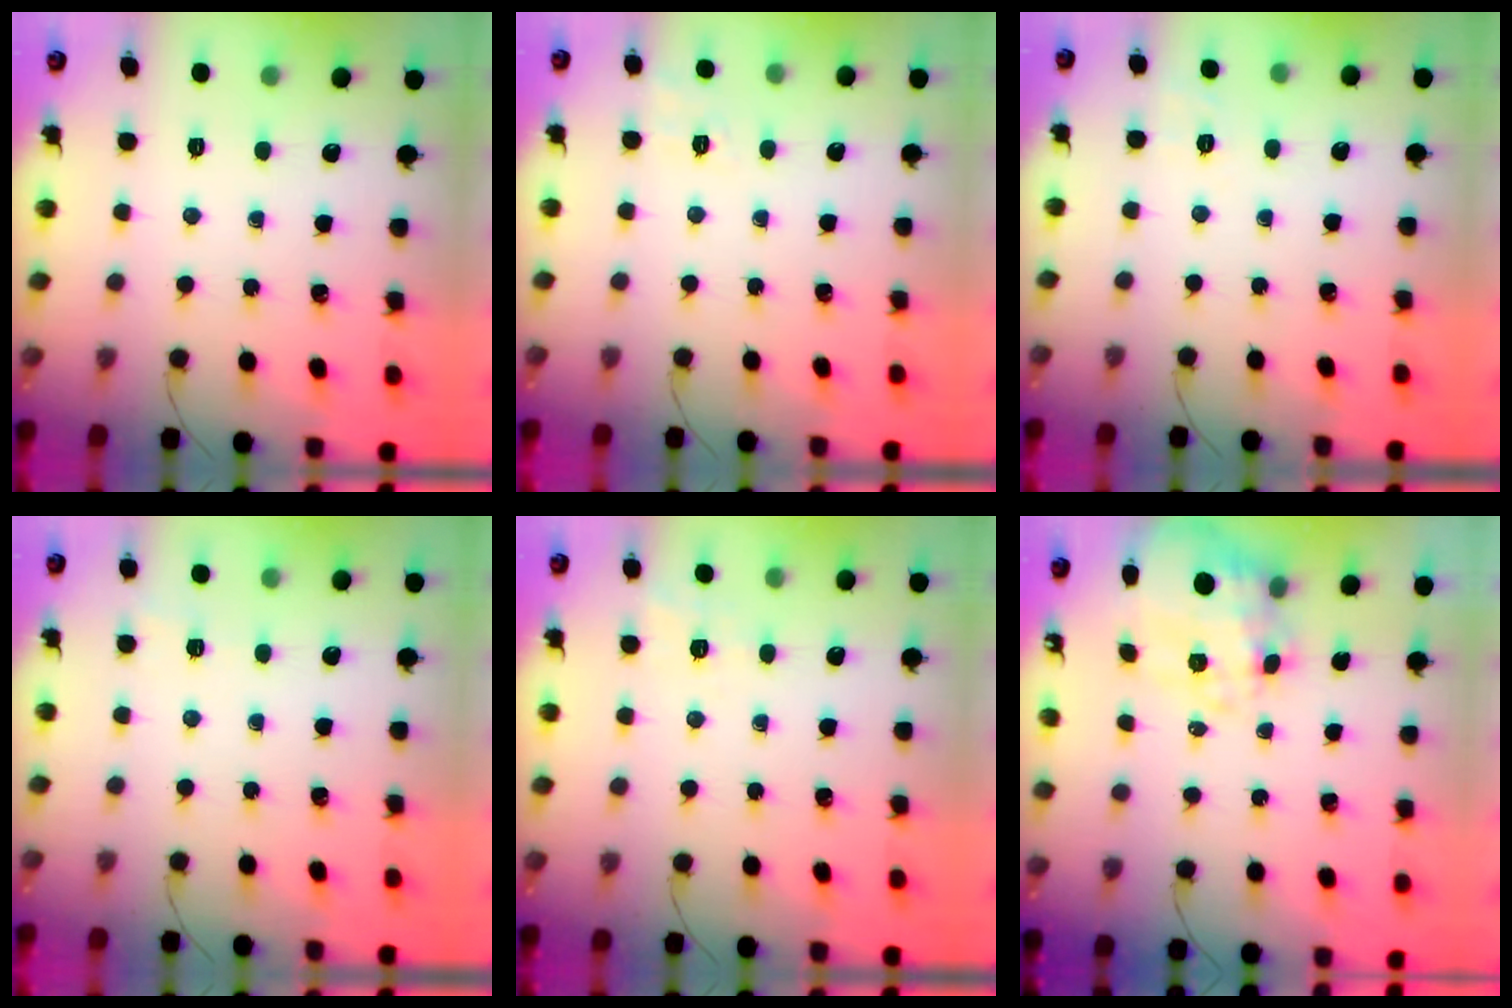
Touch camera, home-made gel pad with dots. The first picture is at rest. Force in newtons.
{"total": 5.8, "press": 5.5, "slide": 1.9}
{"total": 1.9, "press": 0.7, "slide": 1.7}
{"total": 1.4, "press": 0.2, "slide": 1.4}
{"total": 1.7, "press": 0.9, "slide": 1.5}
{"total": 11.1, "press": 11.0, "slide": 1.7}